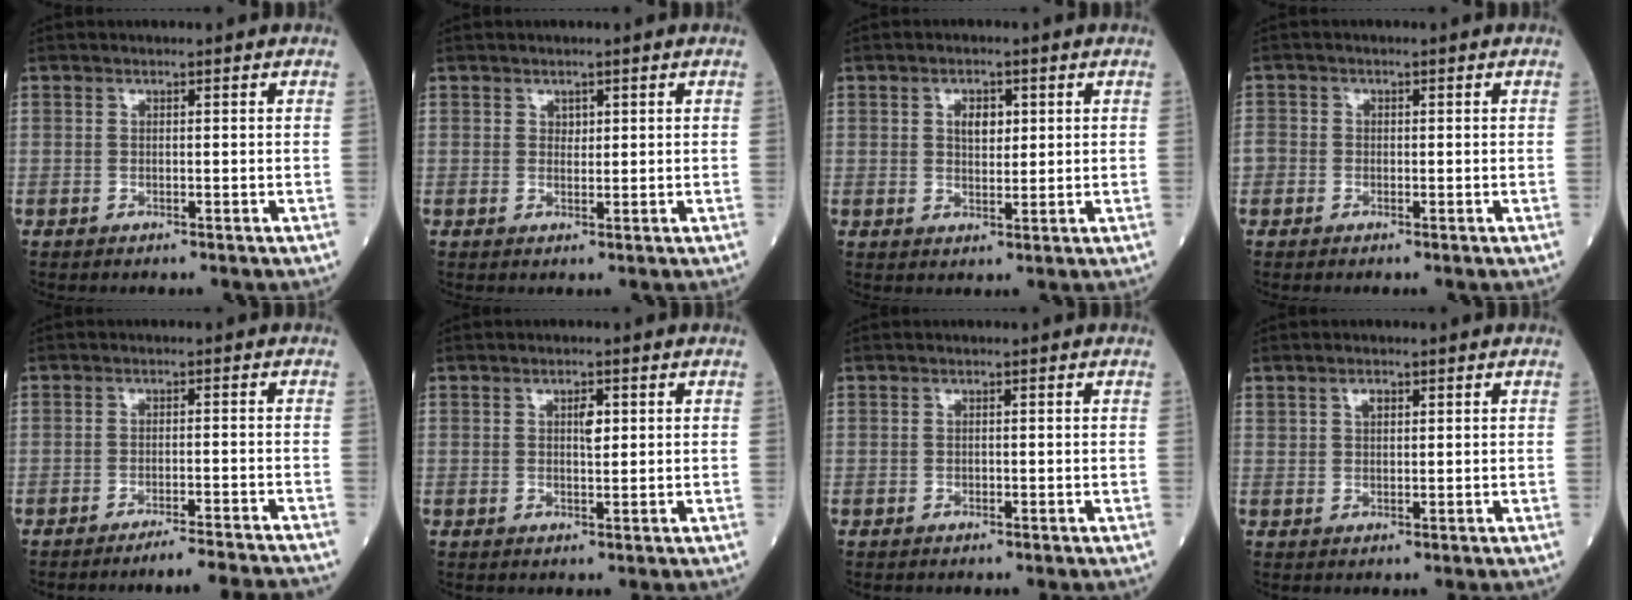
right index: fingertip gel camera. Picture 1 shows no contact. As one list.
[{"total": 1.0, "force": [0.5, 0.7, 0.5], "torque": [-0.001, -0.003, 0.008]}, {"total": 3.2, "force": [1.0, 1.8, 2.5], "torque": [-0.038, 0.001, 0.016]}, {"total": 2.7, "force": [-0.6, 2.5, 0.7], "torque": [-0.013, 0.009, -0.016]}, {"total": 7.7, "force": [-7.2, -1.5, 2.3], "torque": [-0.005, -0.015, -0.101]}, {"total": 2.1, "force": [0.6, 0.7, 1.9], "torque": [-0.031, -0.001, 0.011]}, {"total": 0.0}, {"total": 1.8, "force": [0.9, 1.0, 1.1], "torque": [-0.020, 0.003, 0.018]}]